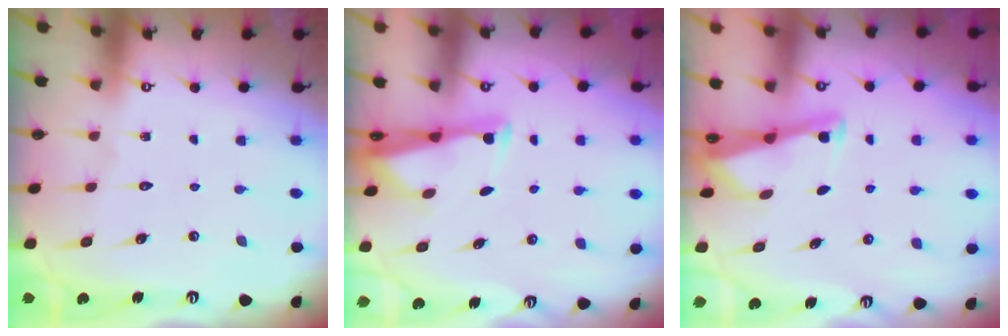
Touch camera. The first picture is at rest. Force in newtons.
{"total": 2.6, "press": 2.5, "slide": 0.7}
{"total": 2.5, "press": 2.5, "slide": 0.2}